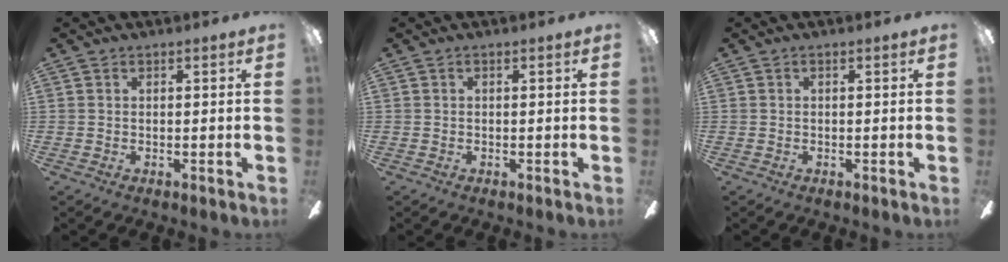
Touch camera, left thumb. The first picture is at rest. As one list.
[{"total": 0.0}, {"total": 0.0}]